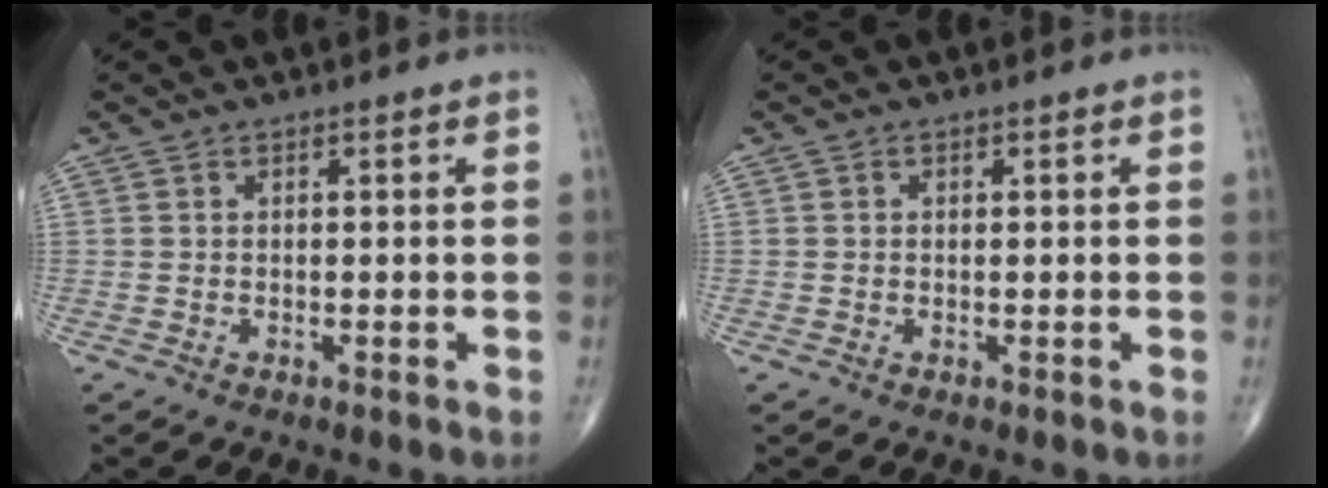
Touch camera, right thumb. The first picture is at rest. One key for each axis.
{"total": 0.0}